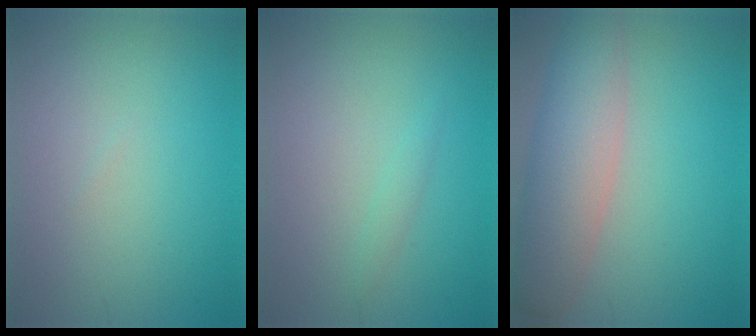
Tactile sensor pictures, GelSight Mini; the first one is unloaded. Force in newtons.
{"total": 0.8, "press": 0.8, "slide": 0.1}
{"total": 6.9, "press": 6.8, "slide": 0.6}